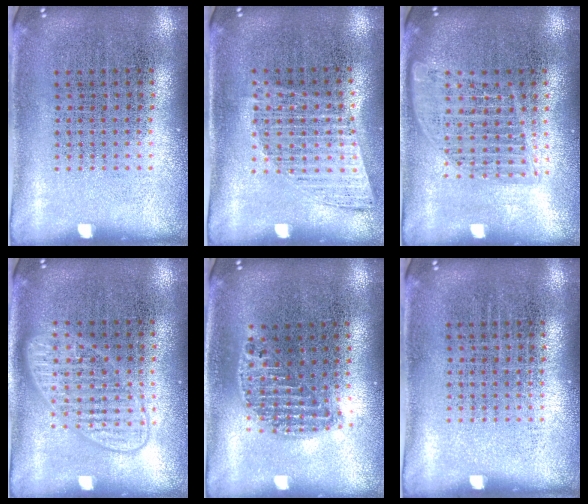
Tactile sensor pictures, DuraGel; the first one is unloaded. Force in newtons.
{"total": 1.0, "press": 1.0, "slide": 0.1}
{"total": 1.5, "press": 1.4, "slide": 0.7}
{"total": 1.5, "press": 1.5, "slide": 0.2}
{"total": 1.2, "press": 1.1, "slide": 0.5}
{"total": 0.0}